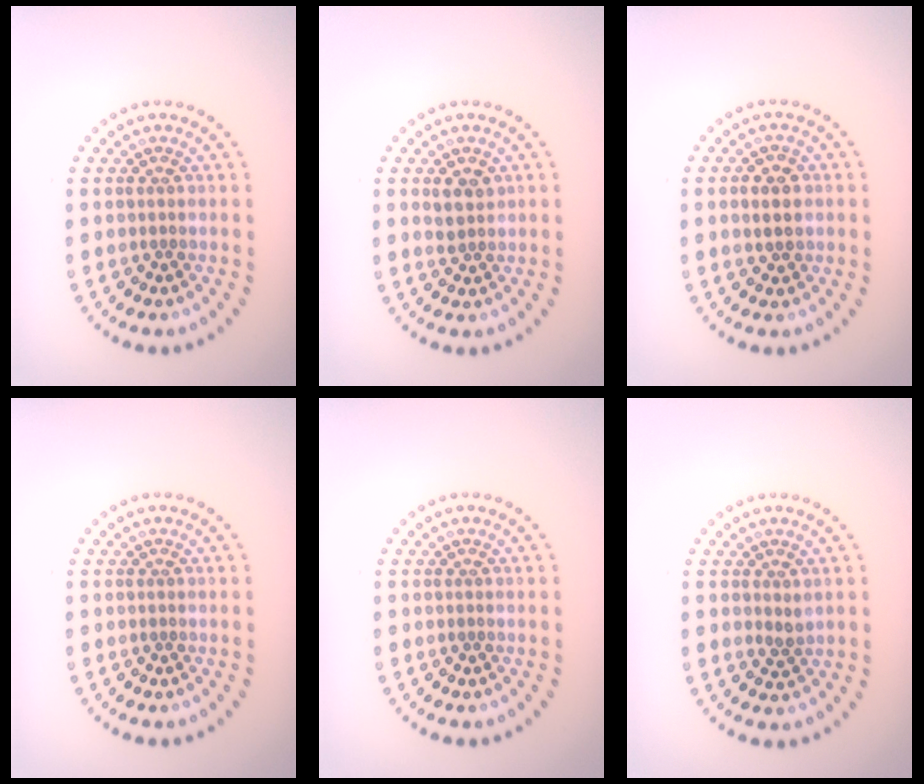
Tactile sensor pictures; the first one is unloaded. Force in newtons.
{"total": 1.7, "press": 1.6, "slide": 0.5}
{"total": 2.5, "press": 2.4, "slide": 0.2}
{"total": 0.0}
{"total": 0.0}
{"total": 1.0, "press": 0.9, "slide": 0.4}